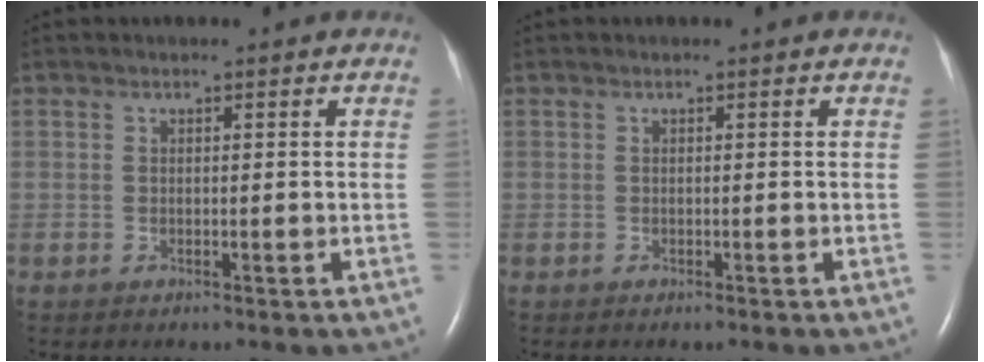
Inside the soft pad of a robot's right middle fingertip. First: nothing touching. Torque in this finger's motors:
{"motor_torque": [-0.28, -0.07, -0.08, -0.01]}